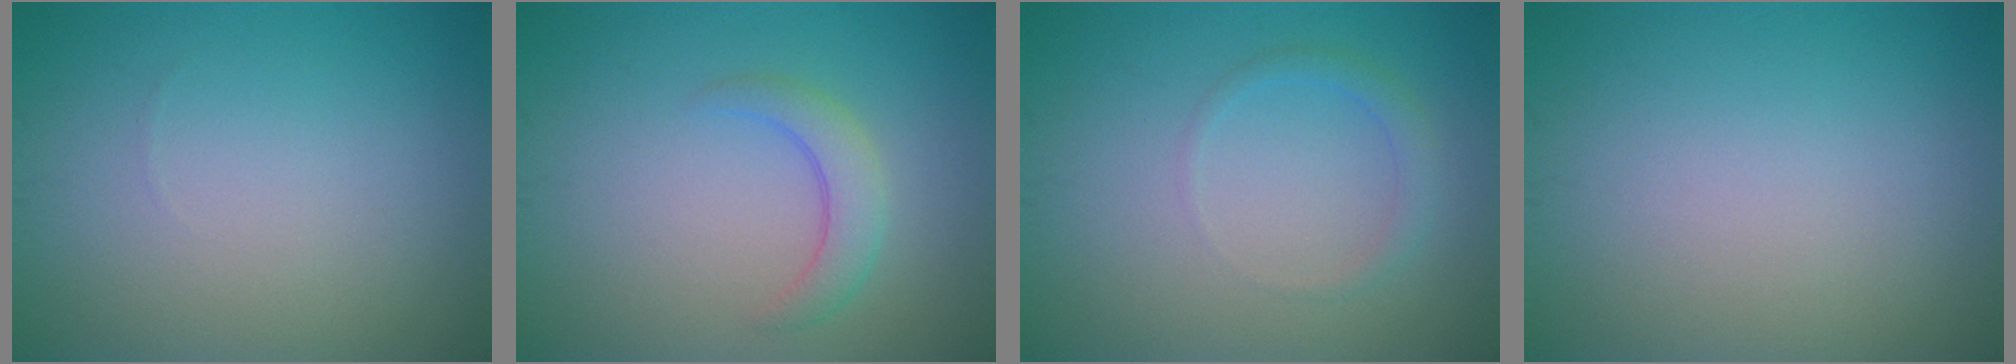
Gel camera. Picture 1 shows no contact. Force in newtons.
{"total": 2.4, "press": 2.4, "slide": 0.1}
{"total": 1.4, "press": 1.4, "slide": 0.1}
{"total": 0.0}